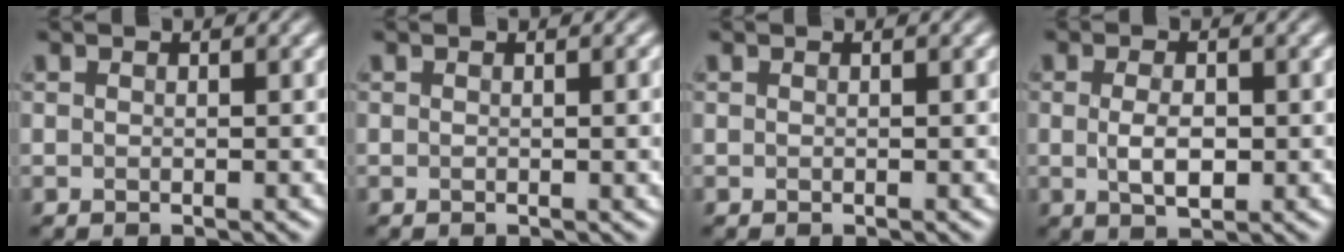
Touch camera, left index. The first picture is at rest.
{"total": 1.0, "force": [0.2, 0.1, 0.9], "torque": [-0.022, 0.006, 0.007]}
{"total": 0.0}
{"total": 2.0, "force": [-1.3, 0.3, 1.6], "torque": [-0.059, -0.006, 0.010]}